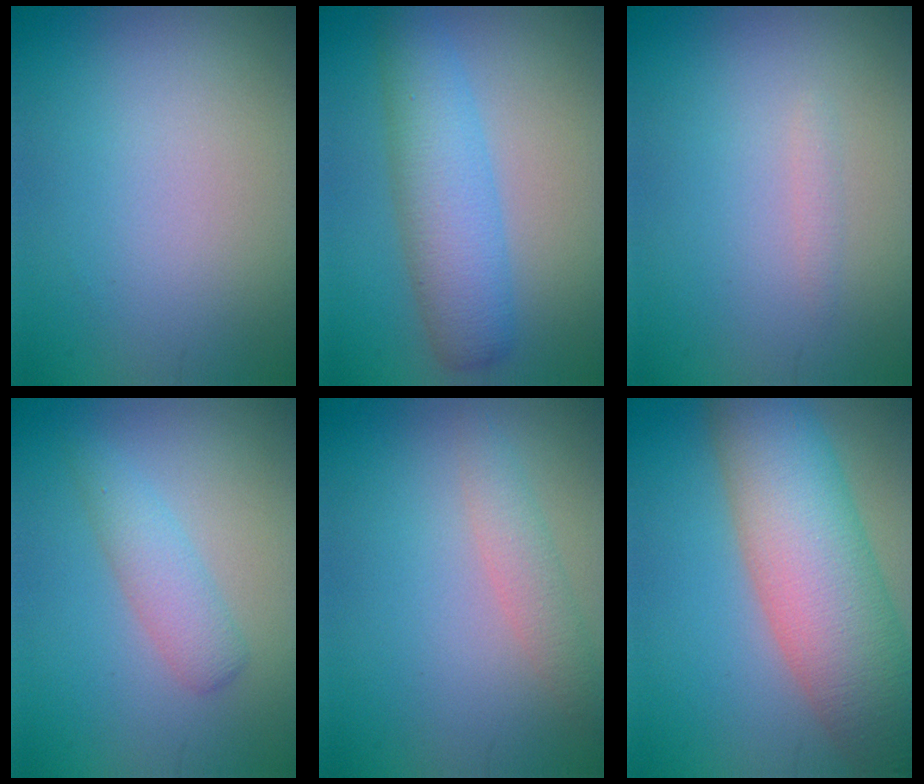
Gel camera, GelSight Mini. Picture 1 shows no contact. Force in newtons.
{"total": 5.3, "press": 5.3, "slide": 0.0}
{"total": 0.7, "press": 0.7, "slide": 0.0}
{"total": 2.6, "press": 2.6, "slide": 0.1}
{"total": 2.0, "press": 2.0, "slide": 0.1}
{"total": 11.0, "press": 10.9, "slide": 0.8}